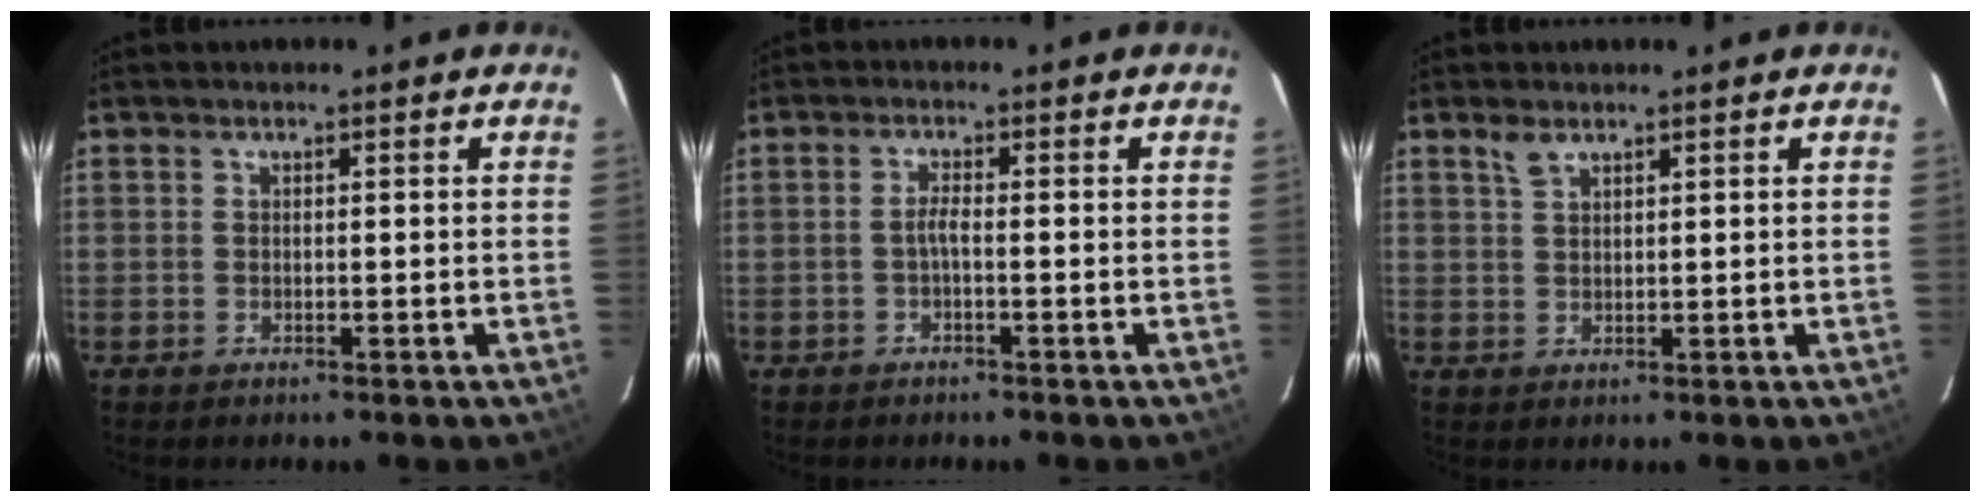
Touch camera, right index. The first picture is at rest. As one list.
[{"total": 1.5, "force": [-0.7, 0.0, 1.3], "torque": [-0.027, 0.003, -0.015]}, {"total": 2.1, "force": [1.6, 0.8, 1.1], "torque": [-0.021, 0.004, 0.032]}]